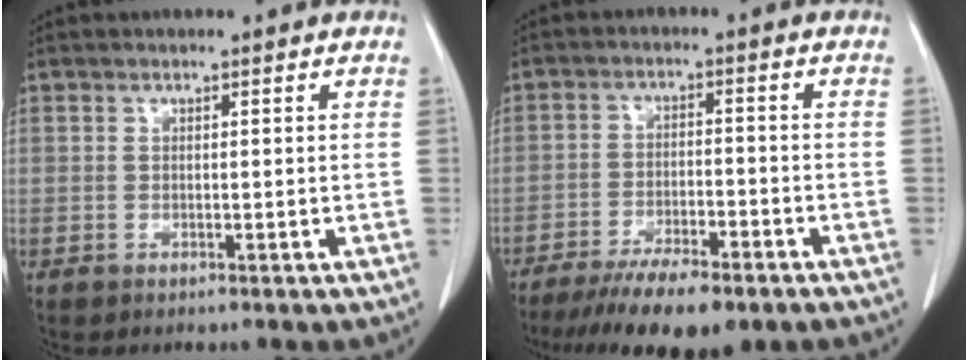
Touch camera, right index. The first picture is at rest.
{"total": 11.6, "force": [-8.5, 2.9, 7.3], "torque": [-0.111, -0.019, -0.134]}